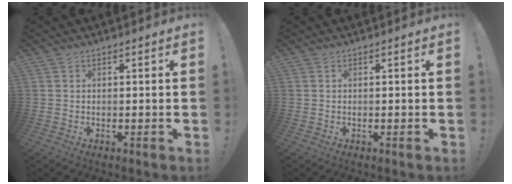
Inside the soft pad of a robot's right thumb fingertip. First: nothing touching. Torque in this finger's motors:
{"motor_torque": [-0.22, 0.30, 0.17, -0.09, -0.05]}